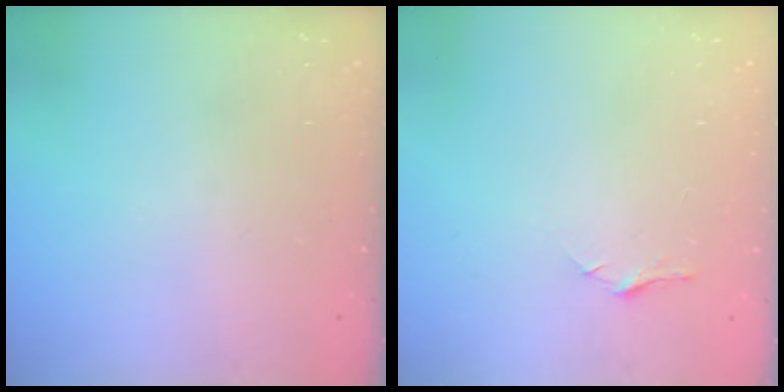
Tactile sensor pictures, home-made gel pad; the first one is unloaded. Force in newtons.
{"total": 5.7, "press": 5.6, "slide": 0.6}